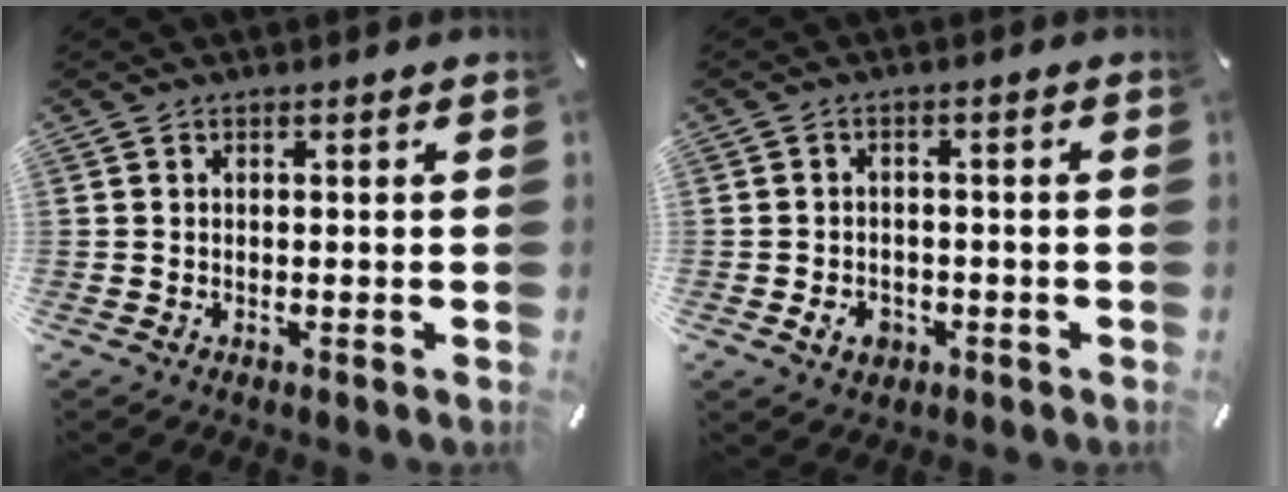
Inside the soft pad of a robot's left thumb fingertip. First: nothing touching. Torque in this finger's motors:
{"motor_torque": [-0.03, 0.10, 0.00, 0.01, 0.01]}